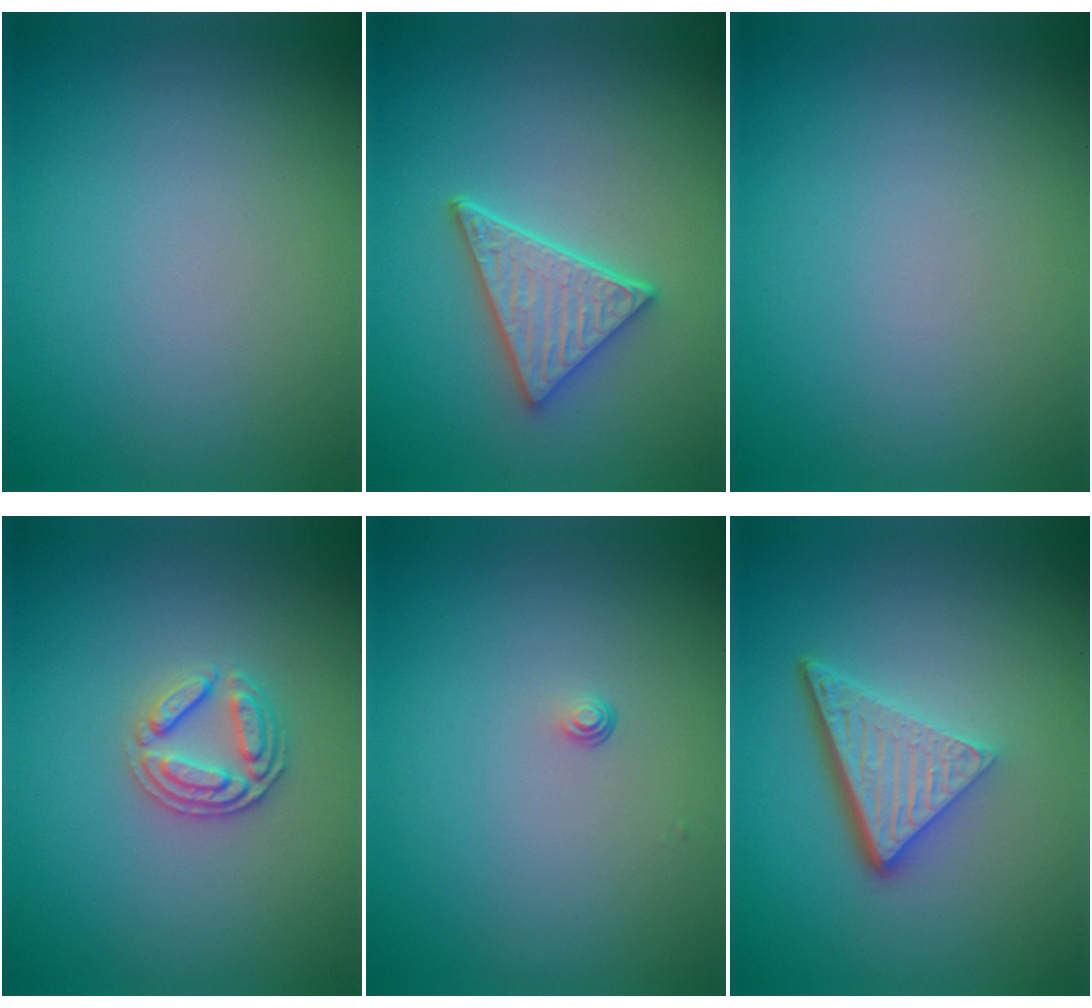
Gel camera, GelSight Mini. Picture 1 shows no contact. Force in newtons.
{"total": 4.6, "press": 3.7, "slide": 2.7}
{"total": 0.0}
{"total": 2.6, "press": 2.5, "slide": 0.6}
{"total": 0.6, "press": 0.3, "slide": 0.5}
{"total": 5.5, "press": 3.8, "slide": 4.0}